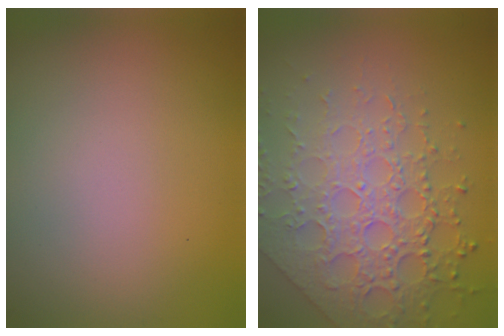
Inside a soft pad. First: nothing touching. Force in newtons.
{"total": 7.2, "press": 5.4, "slide": 4.8}